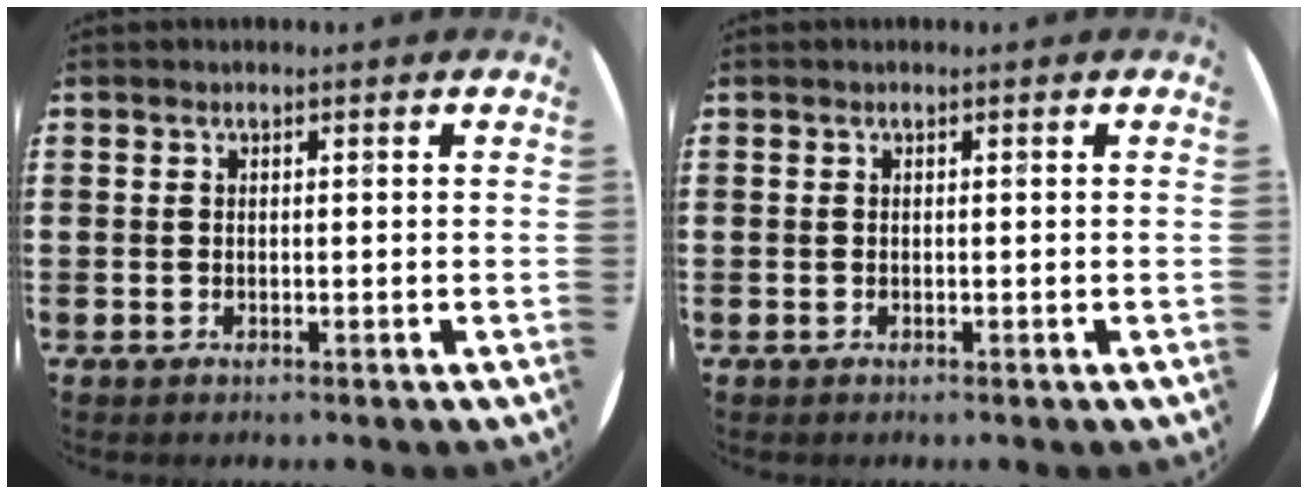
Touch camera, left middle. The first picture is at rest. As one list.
[{"total": 0.0}]